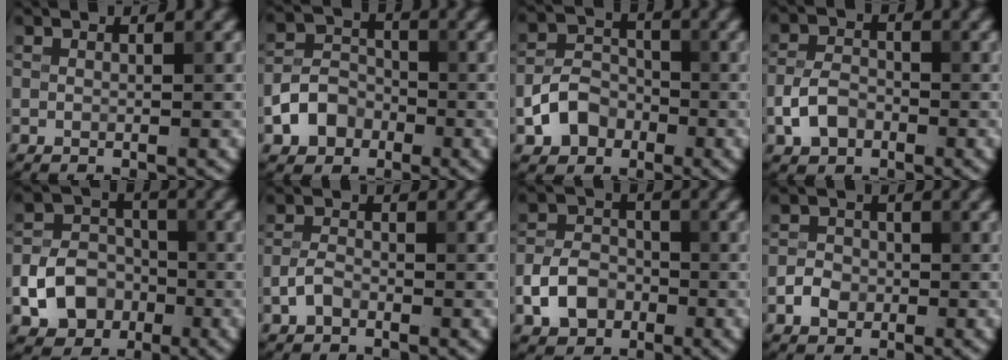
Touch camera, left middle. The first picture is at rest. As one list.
[{"total": 4.0, "force": [-1.8, 3.1, 1.8], "torque": [-0.032, 0.003, -0.036]}, {"total": 4.3, "force": [-1.9, 3.3, 2.1], "torque": [-0.037, 0.002, -0.037]}, {"total": 3.2, "force": [-1.5, 2.3, 1.8], "torque": [-0.032, 0.004, -0.034]}, {"total": 5.5, "force": [-2.0, 4.4, 2.6], "torque": [-0.045, -0.002, -0.036]}, {"total": 1.6, "force": [-1.0, 1.0, 0.9], "torque": [-0.017, 0.005, -0.023]}, {"total": 4.3, "force": [-1.7, 3.2, 2.2], "torque": [-0.041, 0.002, -0.035]}, {"total": 2.1, "force": [-0.8, 1.7, 0.9], "torque": [-0.011, 0.002, -0.019]}]